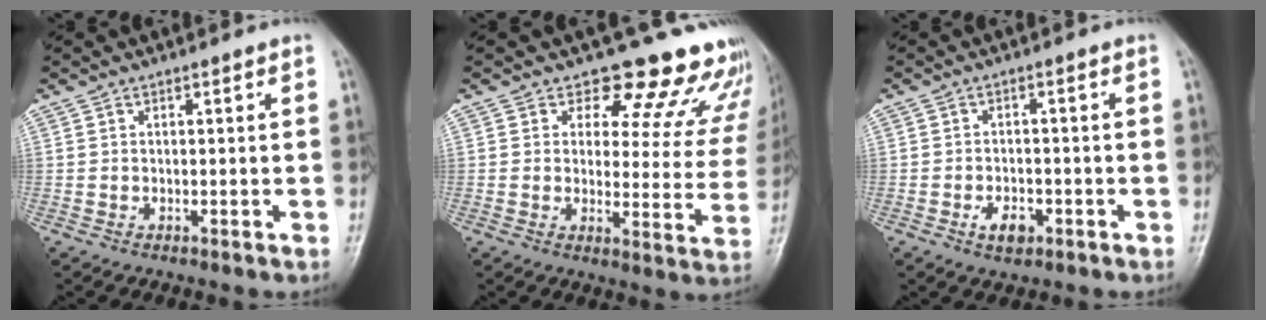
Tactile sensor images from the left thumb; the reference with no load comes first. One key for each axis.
{"total": 16.2, "fx": 14.4, "fy": 6.5, "fz": 3.8, "tx": 0.021, "ty": -0.109, "tz": 0.143}
{"total": 4.1, "fx": -1.9, "fy": 2.5, "fz": 2.6, "tx": -0.036, "ty": 0.009, "tz": -0.030}